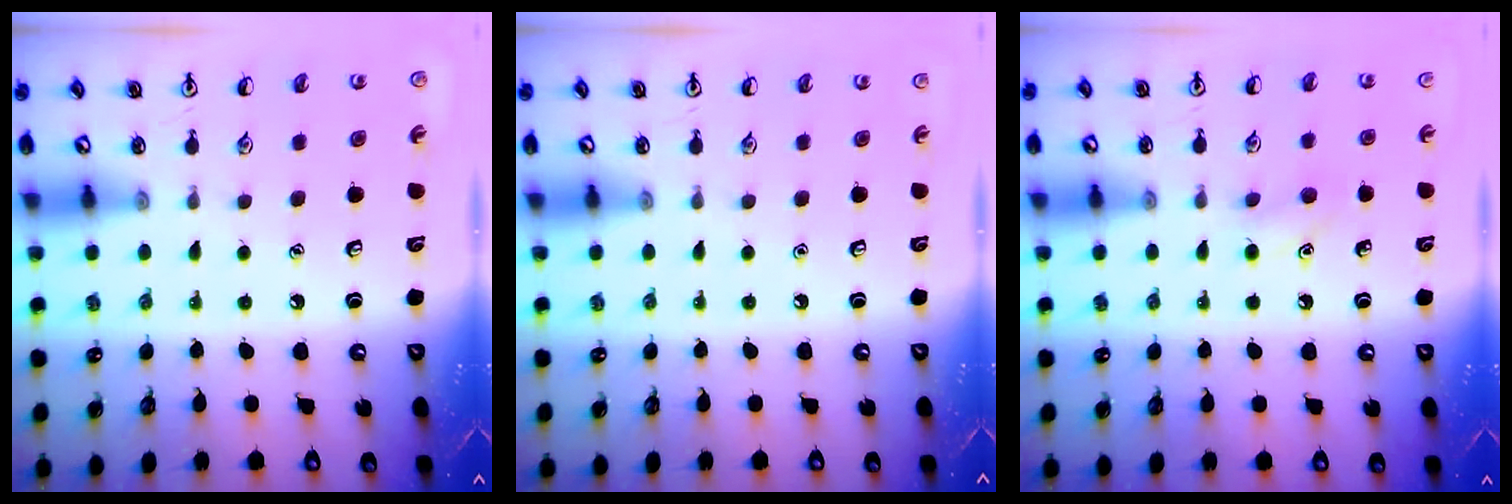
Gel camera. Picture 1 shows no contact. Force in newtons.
{"total": 0.0}
{"total": 6.8, "press": 6.4, "slide": 2.3}